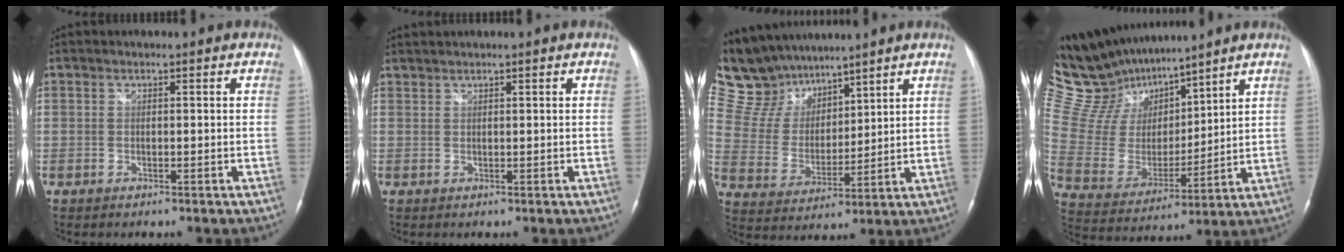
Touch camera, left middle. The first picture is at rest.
{"total": 1.1, "force": [1.1, -0.1, 0.0], "torque": [-0.006, 0.008, 0.029]}
{"total": 11.8, "force": [10.5, 4.8, 2.2], "torque": [-0.063, 0.025, 0.214]}
{"total": 16.2, "force": [14.8, 4.3, 5.0], "torque": [-0.110, 0.016, 0.292]}